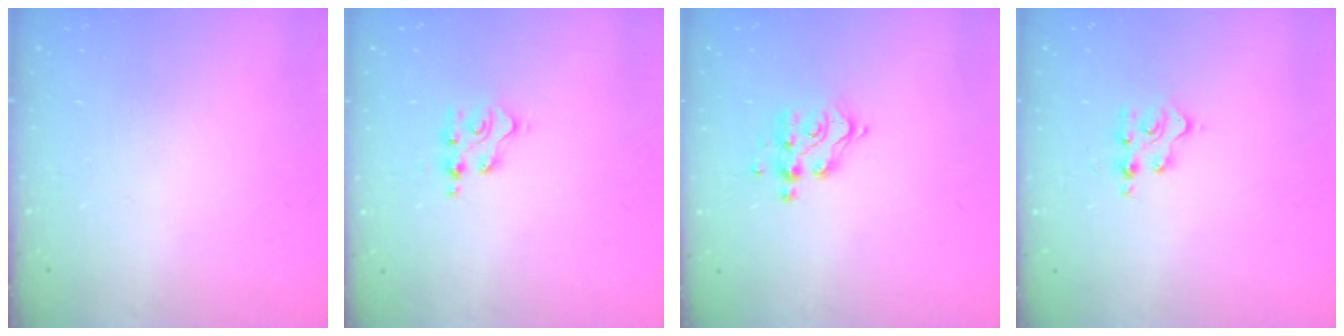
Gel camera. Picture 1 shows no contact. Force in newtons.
{"total": 3.7, "press": 3.7, "slide": 0.5}
{"total": 9.4, "press": 9.4, "slide": 0.6}
{"total": 3.3, "press": 3.2, "slide": 0.5}